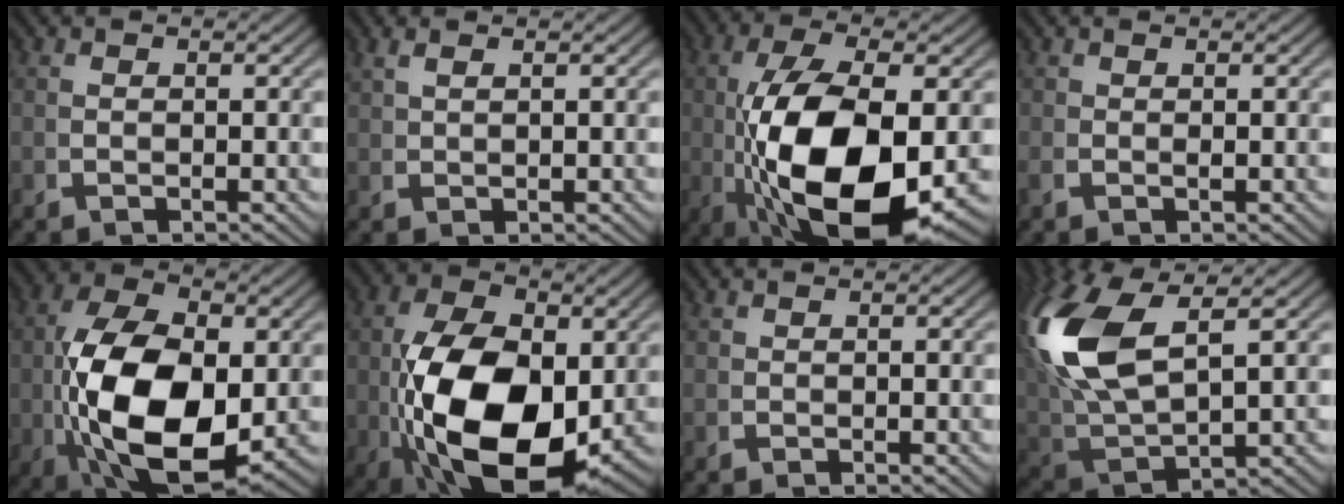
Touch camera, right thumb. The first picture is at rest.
{"total": 1.3, "force": [1.2, -0.3, 0.4], "torque": [-0.002, 0.005, 0.026]}
{"total": 18.2, "force": [-2.5, 9.5, 15.3], "torque": [-0.307, -0.063, 0.003]}
{"total": 0.6, "force": [0.2, 0.5, 0.2], "torque": [-0.007, -0.002, 0.003]}
{"total": 17.2, "force": [-1.9, 11.0, 13.1], "torque": [-0.290, -0.085, 0.014]}
{"total": 19.0, "force": [-2.5, 11.9, 14.6], "torque": [-0.295, -0.087, 0.007]}
{"total": 0.0}
{"total": 11.1, "force": [2.4, 6.8, 8.5], "torque": [-0.210, -0.013, 0.054]}